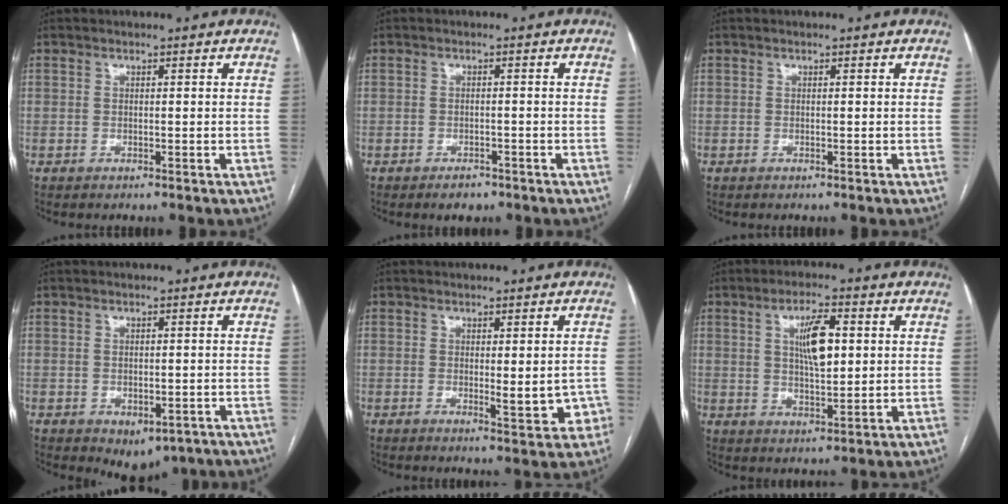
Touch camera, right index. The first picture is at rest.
{"total": 2.3, "force": [-1.7, 1.3, 0.9], "torque": [-0.014, 0.002, -0.017]}
{"total": 0.0}
{"total": 4.7, "force": [-2.7, 2.9, 2.6], "torque": [-0.022, -0.001, -0.025]}
{"total": 4.8, "force": [-0.7, 1.7, 4.4], "torque": [-0.046, -0.007, -0.005]}
{"total": 7.2, "force": [1.7, 1.9, 6.7], "torque": [-0.117, 0.004, 0.033]}